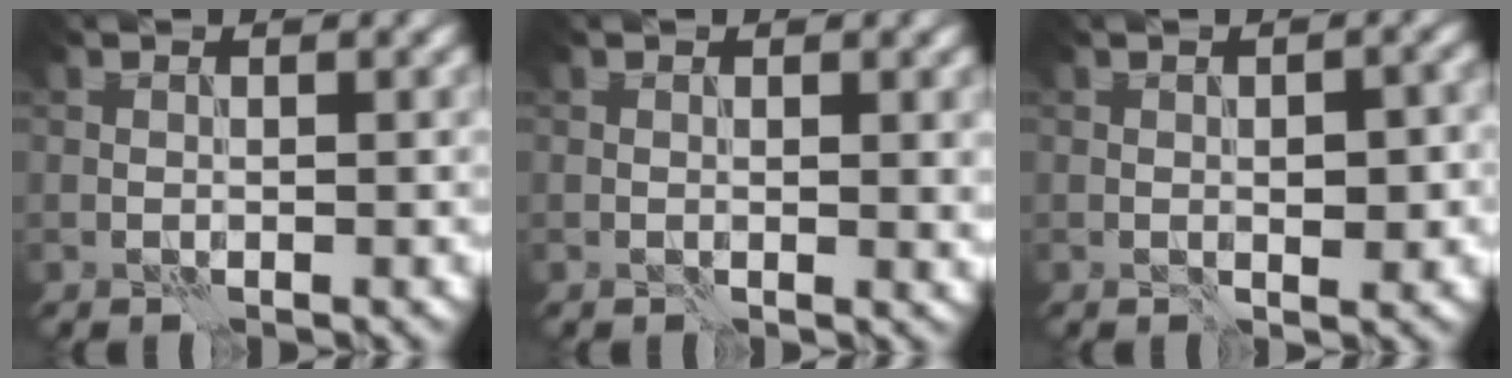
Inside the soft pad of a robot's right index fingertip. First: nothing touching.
{"total": 1.1, "force": [0.3, 0.2, 1.0], "torque": [-0.010, -0.003, 0.004]}
{"total": 2.9, "force": [-0.3, 1.2, 2.6], "torque": [-0.035, 0.000, -0.002]}